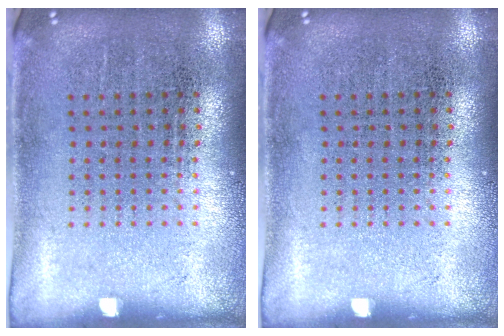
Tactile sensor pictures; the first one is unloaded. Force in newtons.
{"total": 0.0}